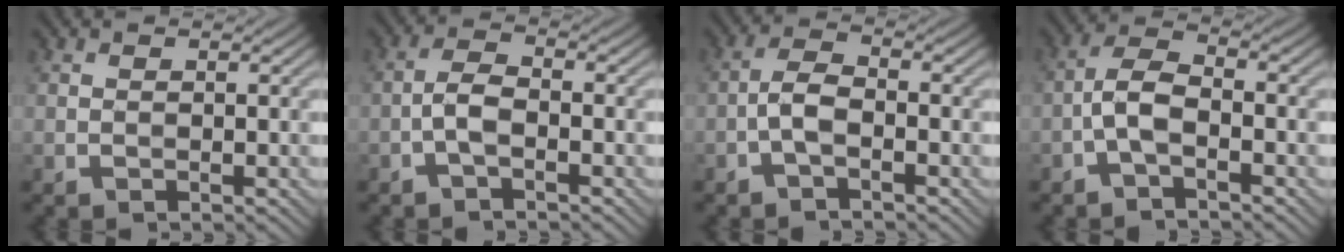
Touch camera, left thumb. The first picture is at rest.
{"total": 2.9, "force": [-1.4, 1.0, 2.3], "torque": [-0.051, 0.007, -0.036]}
{"total": 3.1, "force": [-1.5, 1.1, 2.5], "torque": [-0.054, 0.008, -0.039]}
{"total": 4.1, "force": [-1.9, 1.5, 3.3], "torque": [-0.065, 0.013, -0.049]}